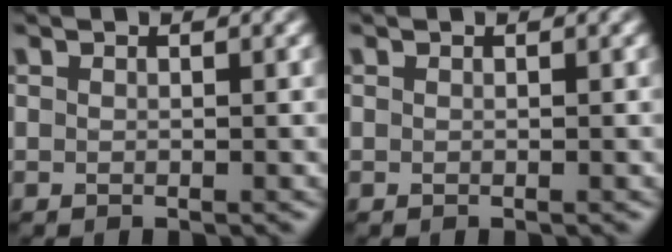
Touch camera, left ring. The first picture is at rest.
{"total": 0.0}